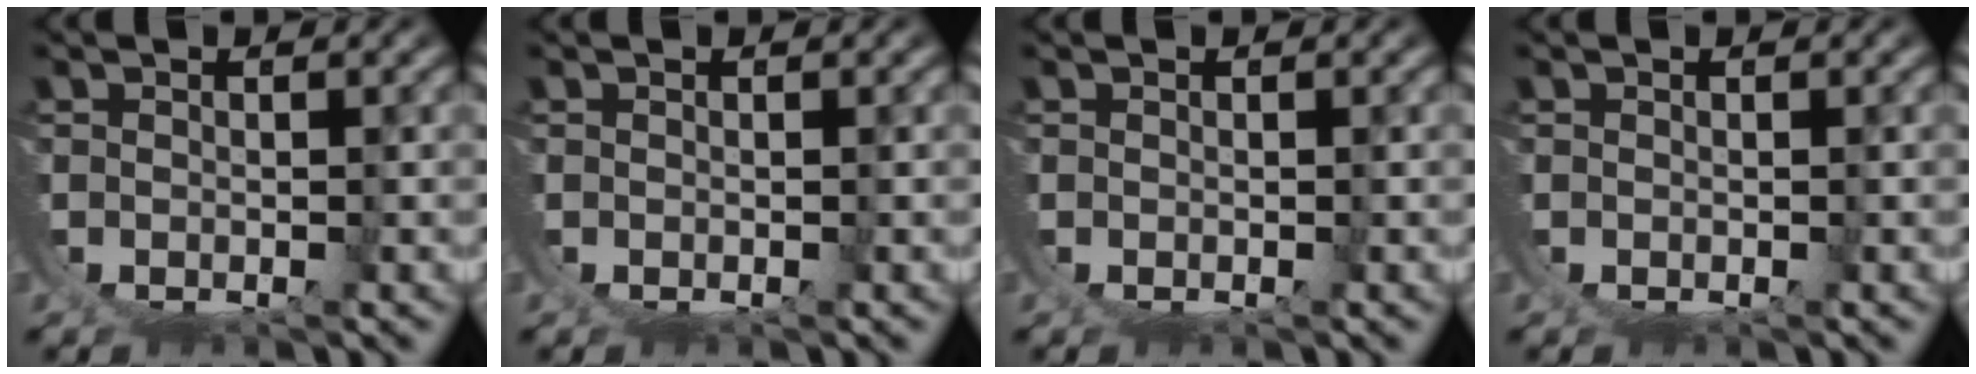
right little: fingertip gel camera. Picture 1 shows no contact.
{"total": 0.0}
{"total": 0.0}
{"total": 0.0}